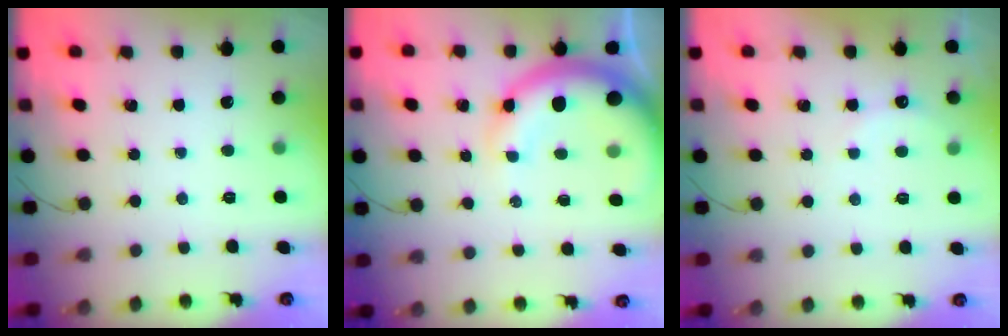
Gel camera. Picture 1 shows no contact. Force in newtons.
{"total": 10.9, "press": 10.7, "slide": 2.4}
{"total": 5.1, "press": 4.9, "slide": 1.1}